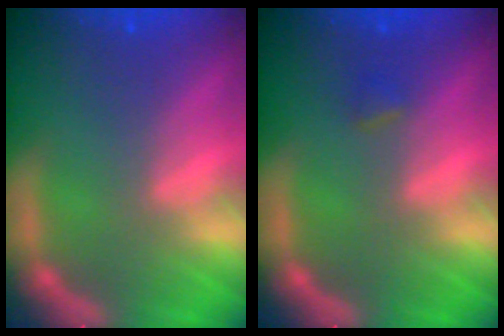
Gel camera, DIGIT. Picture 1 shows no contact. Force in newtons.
{"total": 0.9}